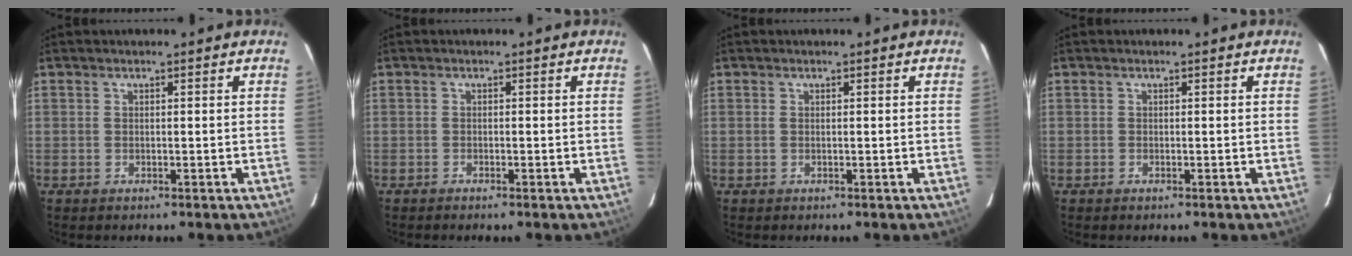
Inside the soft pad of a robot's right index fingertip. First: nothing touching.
{"total": 0.6, "force": [-0.5, 0.0, 0.3], "torque": [-0.004, 0.000, -0.010]}
{"total": 0.0}
{"total": 0.0}